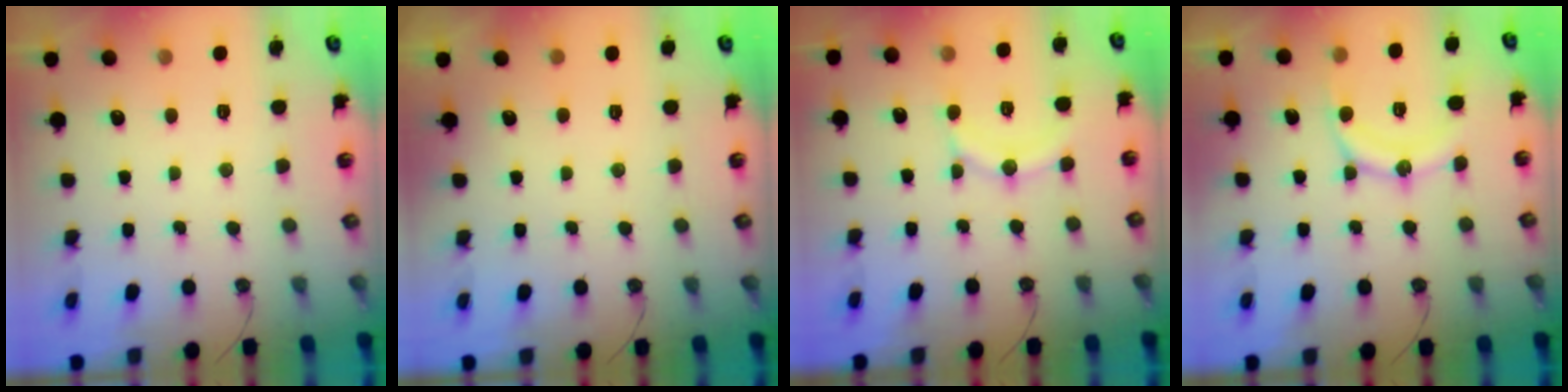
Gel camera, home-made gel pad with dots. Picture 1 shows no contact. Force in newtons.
{"total": 1.7, "press": 0.4, "slide": 1.6}
{"total": 11.8, "press": 11.8, "slide": 1.0}
{"total": 11.8, "press": 11.7, "slide": 0.4}